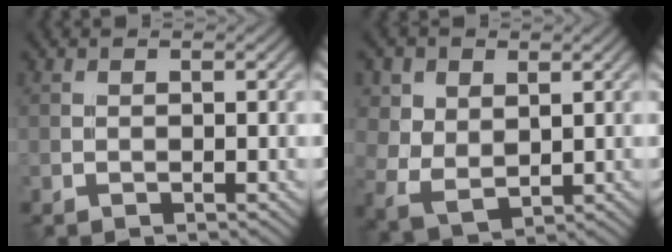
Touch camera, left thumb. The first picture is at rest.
{"total": 6.5, "force": [3.4, 4.6, 3.1], "torque": [-0.105, -0.008, 0.084]}